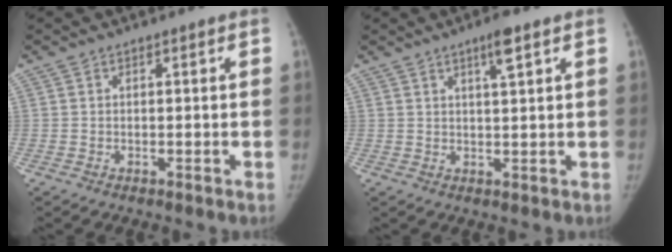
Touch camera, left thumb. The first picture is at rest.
{"total": 3.8, "force": [2.1, 0.4, 3.1], "torque": [-0.051, -0.009, 0.036]}